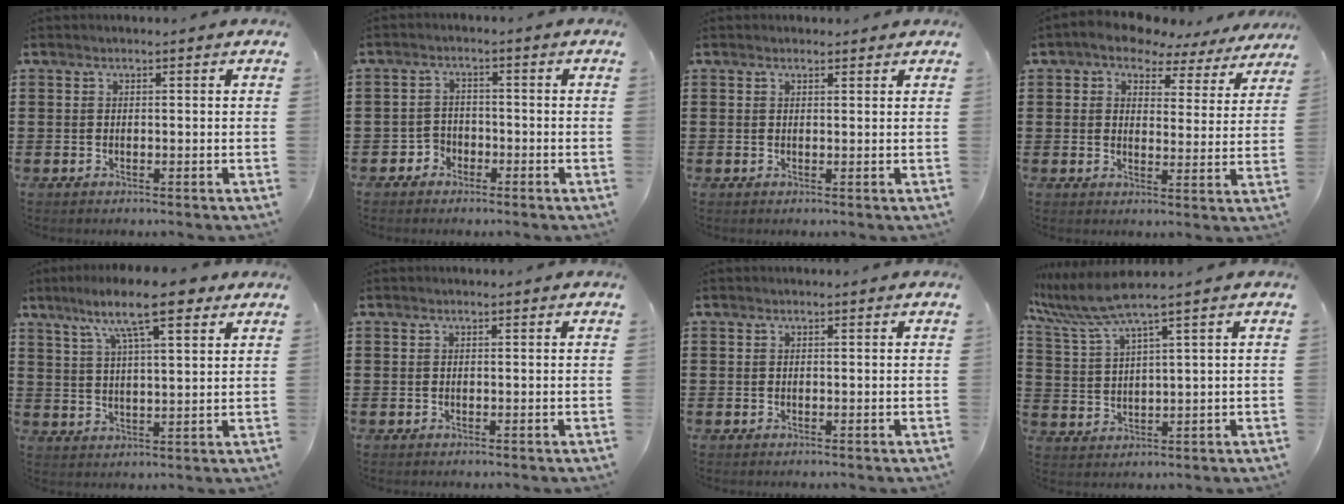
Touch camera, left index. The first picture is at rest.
{"total": 2.4, "force": [-1.8, 1.7, 0.3], "torque": [-0.015, 0.004, -0.039]}
{"total": 0.9, "force": [0.8, 0.3, 0.3], "torque": [-0.007, 0.002, 0.016]}
{"total": 4.8, "force": [4.3, 1.9, 1.2], "torque": [-0.039, -0.022, 0.071]}
{"total": 11.0, "force": [7.2, 2.6, 7.9], "torque": [-0.144, -0.012, 0.121]}
{"total": 0.0}
{"total": 0.0}
{"total": 6.2, "force": [4.6, 0.1, 4.2], "torque": [-0.107, -0.016, 0.076]}